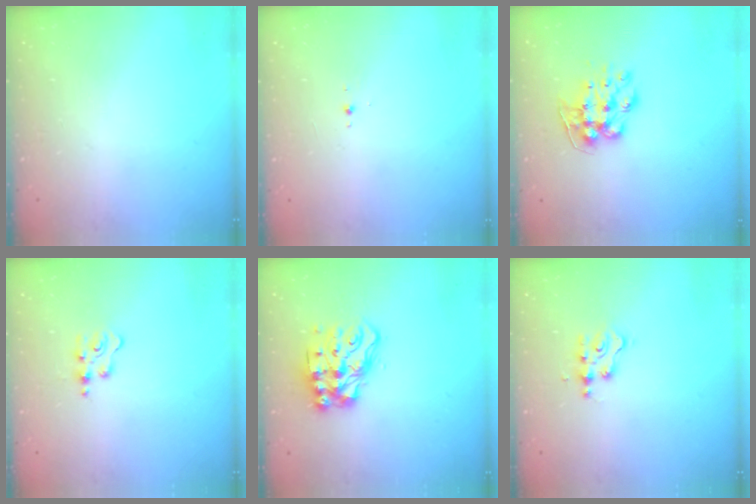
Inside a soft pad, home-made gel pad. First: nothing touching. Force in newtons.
{"total": 2.8, "press": 2.8, "slide": 0.7}
{"total": 10.0, "press": 9.9, "slide": 0.6}
{"total": 2.7, "press": 2.7, "slide": 0.5}
{"total": 14.2, "press": 14.1, "slide": 0.9}
{"total": 2.8, "press": 2.8, "slide": 0.3}